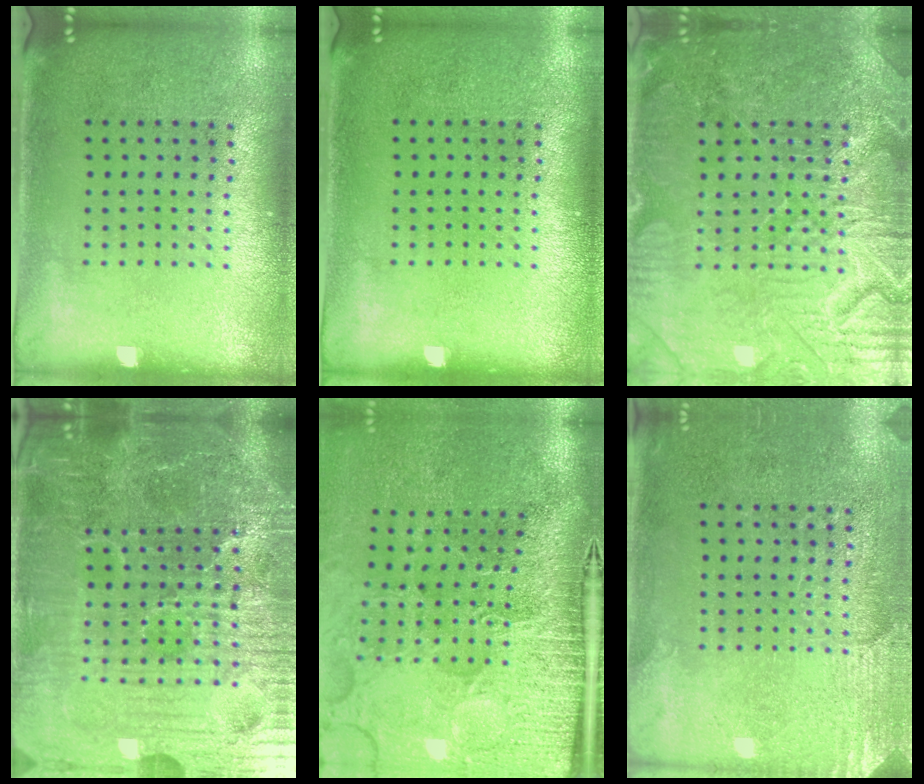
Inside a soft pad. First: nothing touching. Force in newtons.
{"total": 0.0}
{"total": 6.7, "press": 6.7, "slide": 0.9}
{"total": 7.2, "press": 6.4, "slide": 3.2}
{"total": 4.9, "press": 4.0, "slide": 2.8}
{"total": 2.7, "press": 2.5, "slide": 0.9}